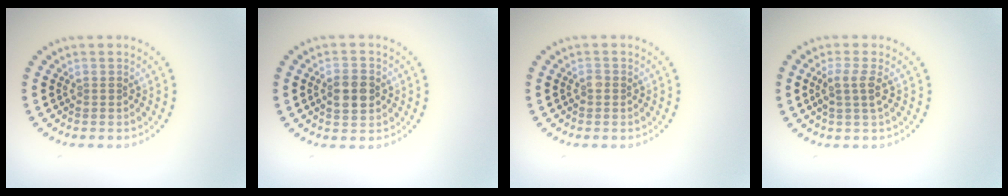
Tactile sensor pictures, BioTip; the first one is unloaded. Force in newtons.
{"total": 3.3, "press": 3.3, "slide": 0.2}
{"total": 0.6, "press": 0.5, "slide": 0.3}
{"total": 2.1, "press": 1.8, "slide": 1.2}